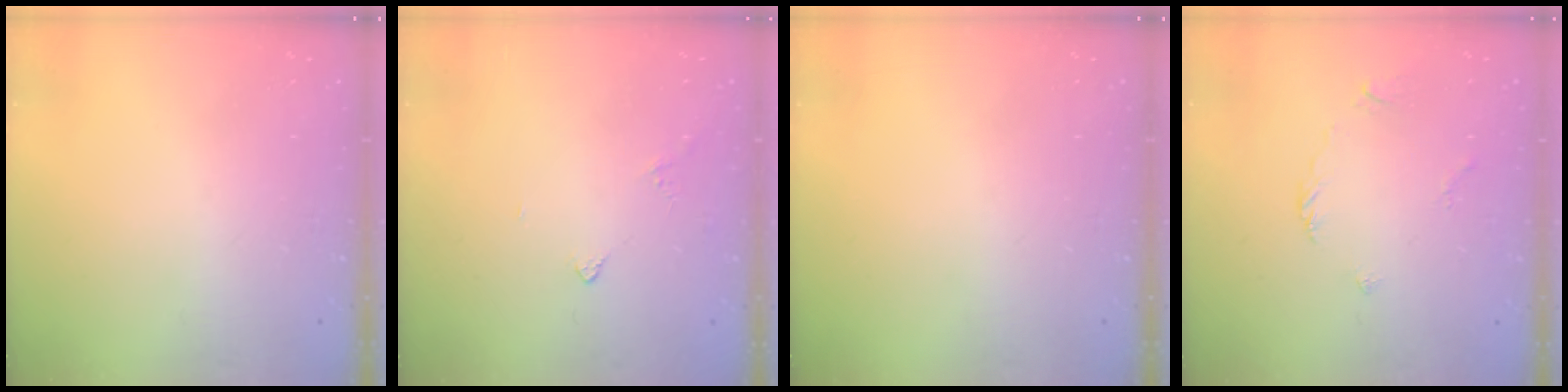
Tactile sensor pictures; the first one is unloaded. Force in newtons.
{"total": 2.9, "press": 2.9, "slide": 0.5}
{"total": 0.0}
{"total": 2.7, "press": 2.6, "slide": 0.6}